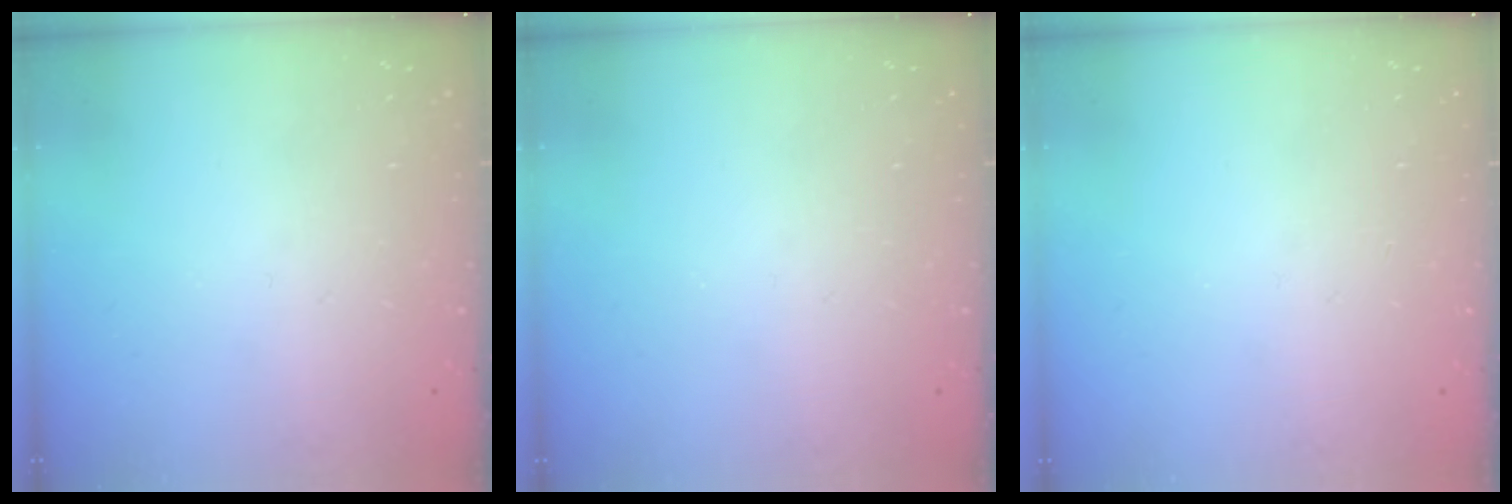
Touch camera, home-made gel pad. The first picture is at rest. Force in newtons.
{"total": 0.0}
{"total": 0.0}